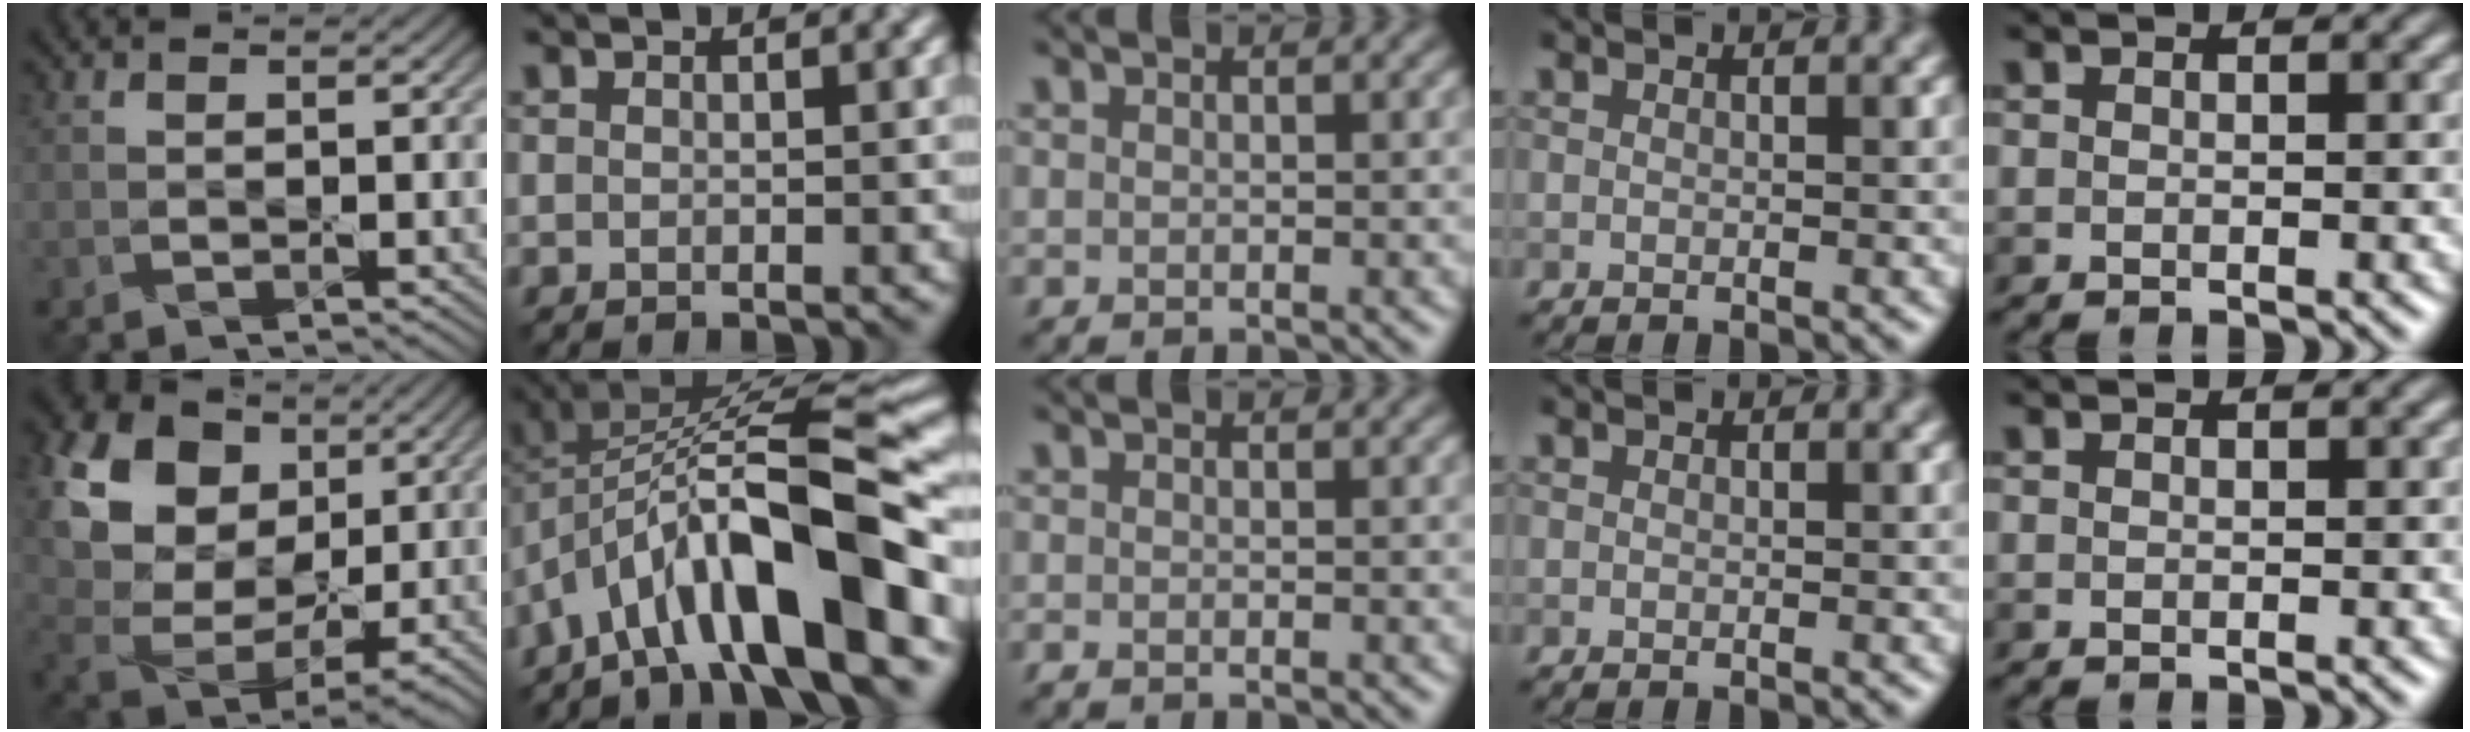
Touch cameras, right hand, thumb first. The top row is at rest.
{"thumb": {"total": 20.4, "force": [9.3, 14.8, 10.5], "torque": [-0.270, 0.047, 0.181]}, "index": {"total": 12.9, "force": [-6.0, 3.8, 10.8], "torque": [-0.163, 0.021, -0.097]}, "middle": {"total": 0.7, "force": [-0.6, 0.1, 0.3], "torque": [-0.006, -0.006, -0.012]}}